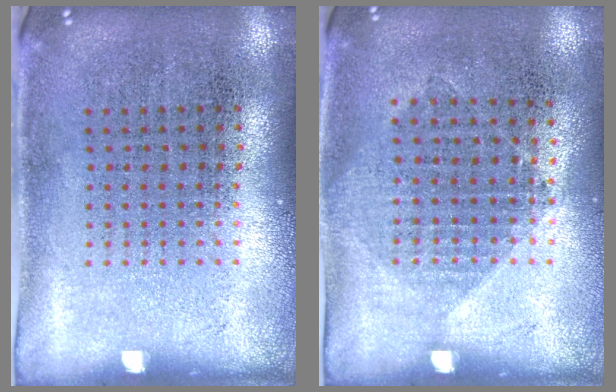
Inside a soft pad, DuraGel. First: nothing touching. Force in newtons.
{"total": 1.1, "press": 0.9, "slide": 0.5}